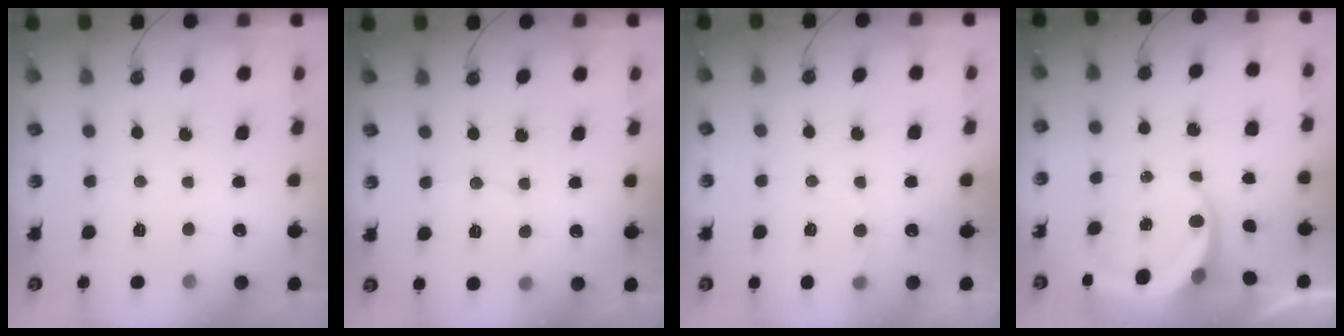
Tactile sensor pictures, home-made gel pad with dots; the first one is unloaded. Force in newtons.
{"total": 3.9, "press": 3.7, "slide": 1.0}
{"total": 4.4, "press": 4.3, "slide": 1.2}
{"total": 5.5, "press": 5.5, "slide": 0.5}